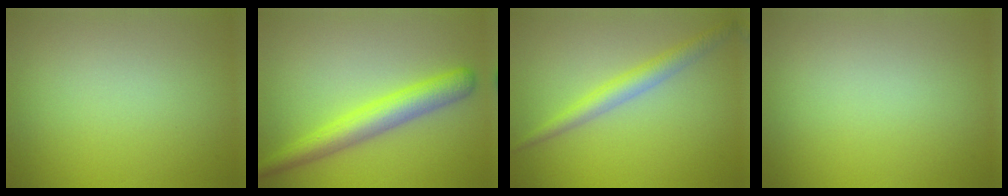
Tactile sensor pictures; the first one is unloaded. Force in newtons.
{"total": 4.6, "press": 4.6, "slide": 0.1}
{"total": 2.6, "press": 2.6, "slide": 0.0}
{"total": 0.0}